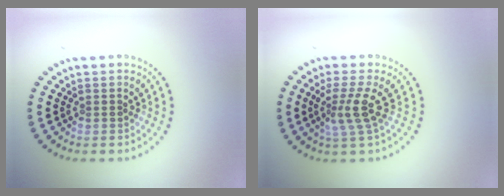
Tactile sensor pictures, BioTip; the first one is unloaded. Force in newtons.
{"total": 2.9, "press": 2.1, "slide": 1.9}